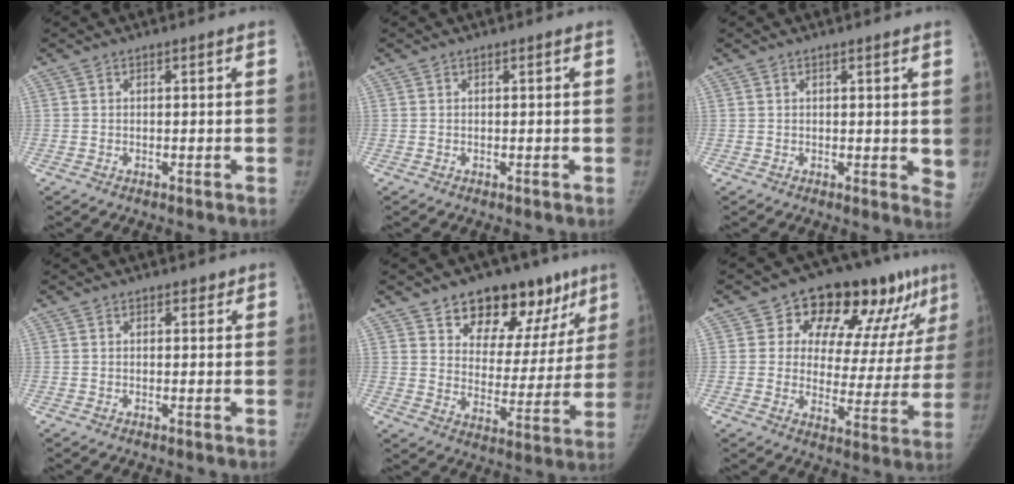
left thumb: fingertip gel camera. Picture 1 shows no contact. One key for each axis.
{"total": 0.0}
{"total": 3.5, "fx": 1.6, "fy": 1.5, "fz": 2.7, "tx": -0.026, "ty": -0.013, "tz": 0.020}
{"total": 1.0, "fx": 0.8, "fy": 0.6, "fz": 0.2, "tx": 0.006, "ty": -0.005, "tz": 0.008}
{"total": 19.0, "fx": 12.0, "fy": 11.2, "fz": 9.5, "tx": -0.062, "ty": -0.051, "tz": 0.170}
{"total": 19.8, "fx": 10.6, "fy": 10.1, "fz": 13.4, "tx": -0.124, "ty": -0.021, "tz": 0.146}